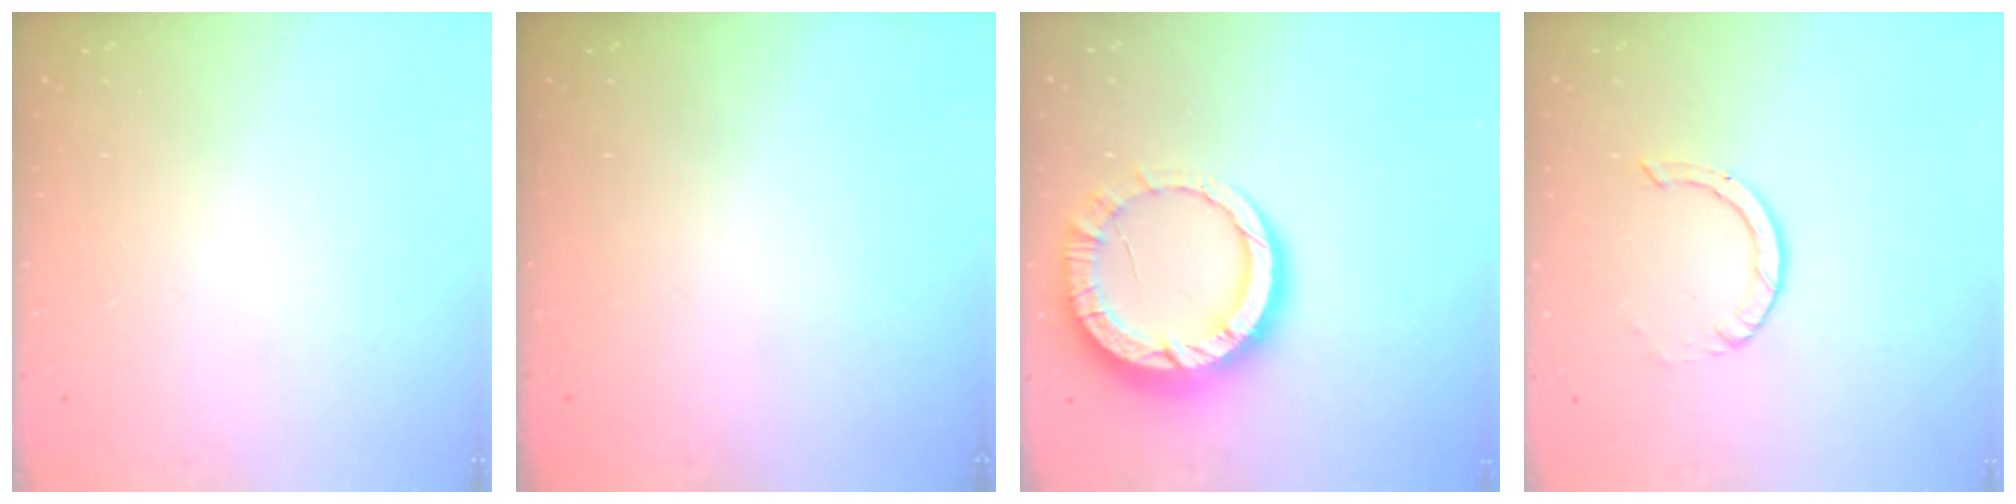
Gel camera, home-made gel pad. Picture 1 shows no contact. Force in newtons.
{"total": 0.0}
{"total": 13.4, "press": 13.3, "slide": 1.4}
{"total": 2.2, "press": 2.2, "slide": 0.2}